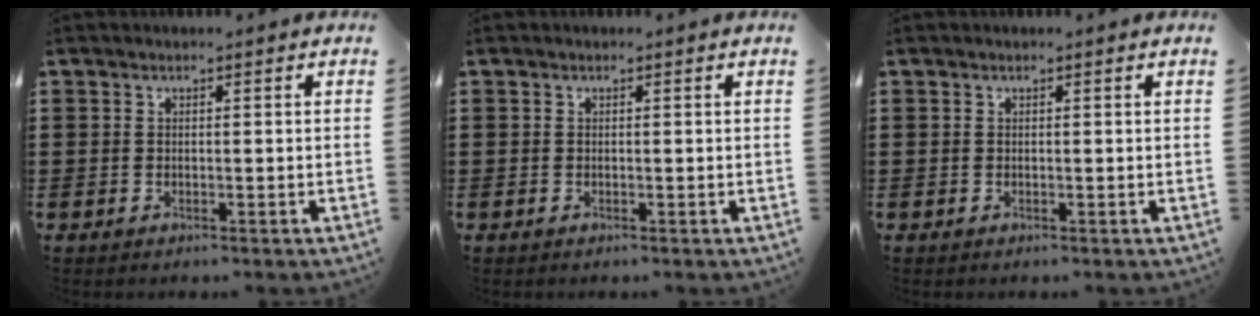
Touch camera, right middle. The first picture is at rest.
{"total": 0.0}
{"total": 0.0}